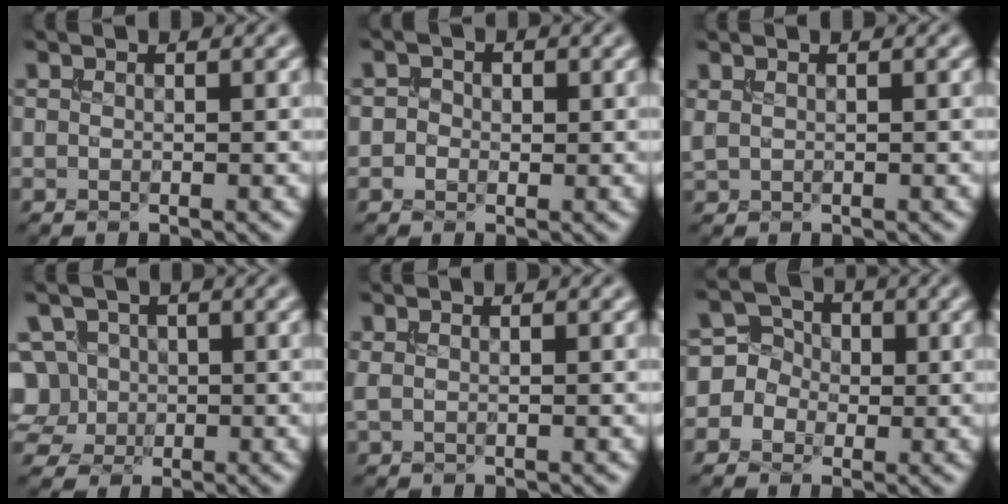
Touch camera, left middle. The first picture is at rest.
{"total": 1.3, "force": [0.0, 1.2, 0.5], "torque": [0.005, 0.001, -0.013]}
{"total": 0.6, "force": [0.4, 0.2, 0.4], "torque": [-0.013, 0.002, 0.011]}
{"total": 6.0, "force": [0.7, 5.4, 2.5], "torque": [-0.047, 0.035, -0.006]}
{"total": 0.8, "force": [0.4, 0.3, 0.7], "torque": [-0.012, 0.003, 0.002]}
{"total": 4.3, "force": [0.1, 4.2, 1.1], "torque": [-0.001, 0.028, -0.025]}